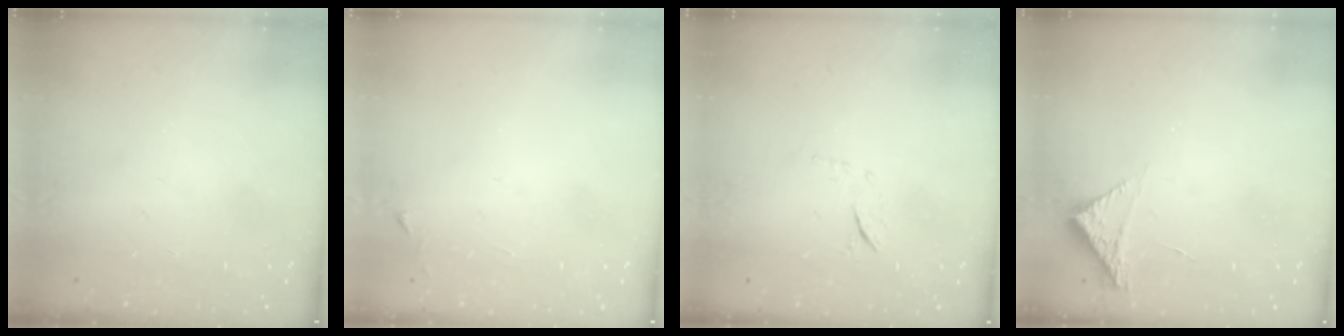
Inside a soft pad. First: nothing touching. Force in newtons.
{"total": 2.3, "press": 2.3, "slide": 0.4}
{"total": 6.1, "press": 5.9, "slide": 1.5}
{"total": 4.3, "press": 4.3, "slide": 0.3}